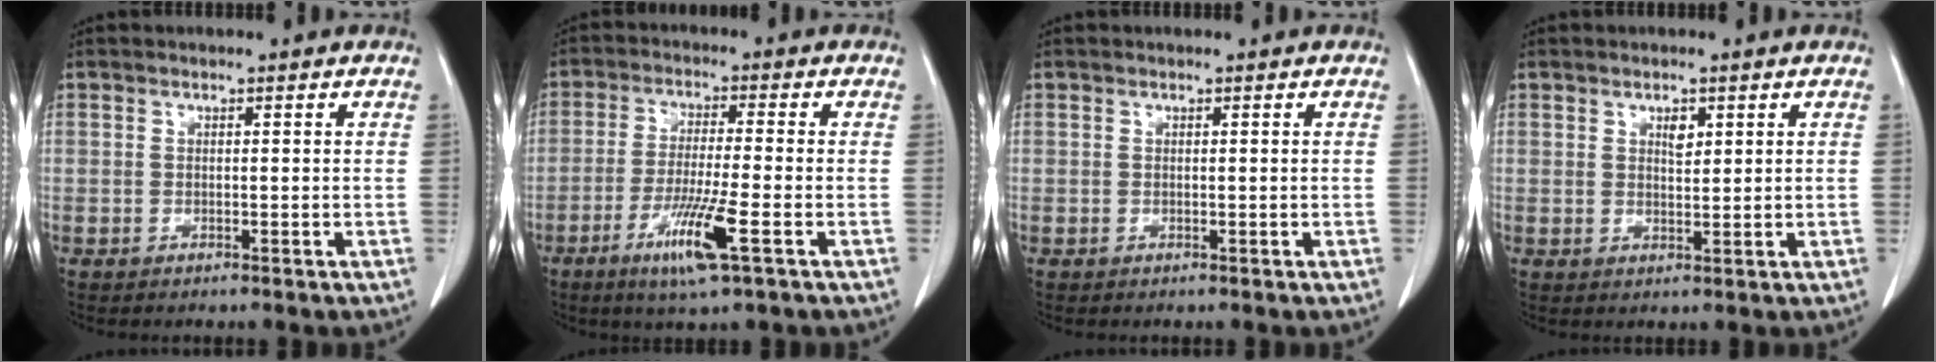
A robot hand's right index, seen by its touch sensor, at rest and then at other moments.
{"total": 8.7, "force": [-4.0, -0.2, 7.7], "torque": [-0.147, -0.022, -0.074]}
{"total": 0.0}
{"total": 1.9, "force": [0.9, 0.9, 1.4], "torque": [-0.024, -0.003, 0.017]}